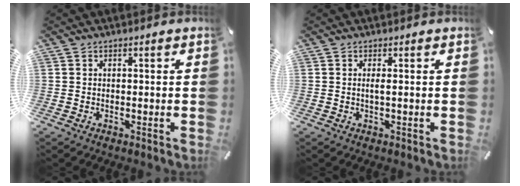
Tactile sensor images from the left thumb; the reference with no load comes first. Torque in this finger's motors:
{"motor_torque": [0.20, 0.12, 0.06, 0.07, 0.00]}